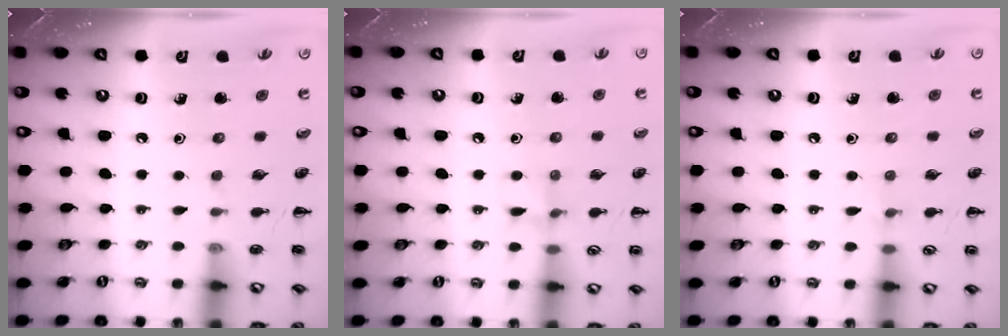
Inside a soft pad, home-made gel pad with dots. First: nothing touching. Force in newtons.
{"total": 6.0, "press": 5.7, "slide": 1.8}
{"total": 4.1, "press": 3.9, "slide": 1.4}